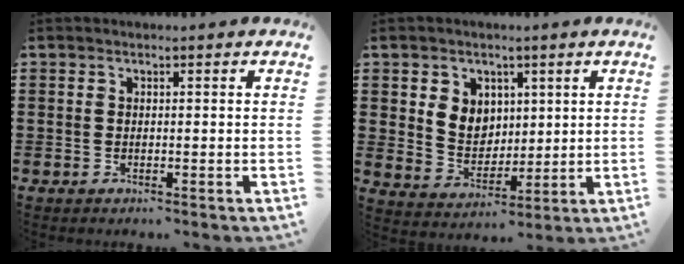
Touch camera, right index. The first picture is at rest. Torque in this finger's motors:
{"motor_torque": [0.35, 0.31, 0.23, 0.10]}